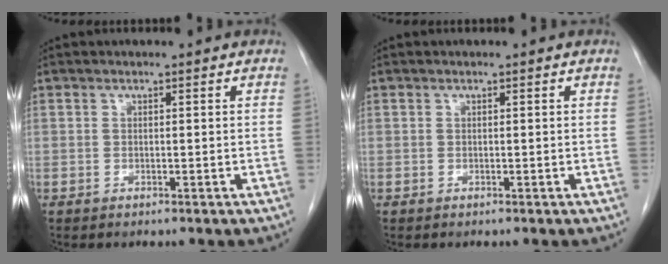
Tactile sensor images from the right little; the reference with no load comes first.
{"total": 0.0}